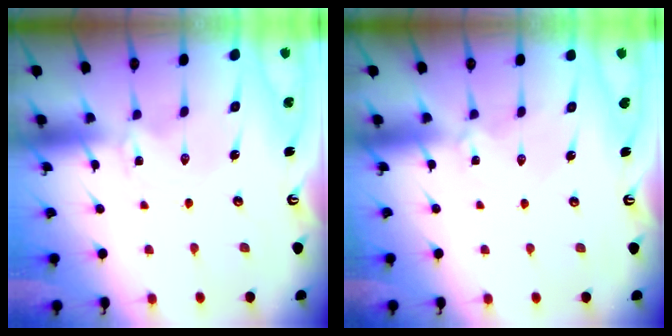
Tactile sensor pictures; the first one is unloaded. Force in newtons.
{"total": 1.1, "press": 1.0, "slide": 0.4}